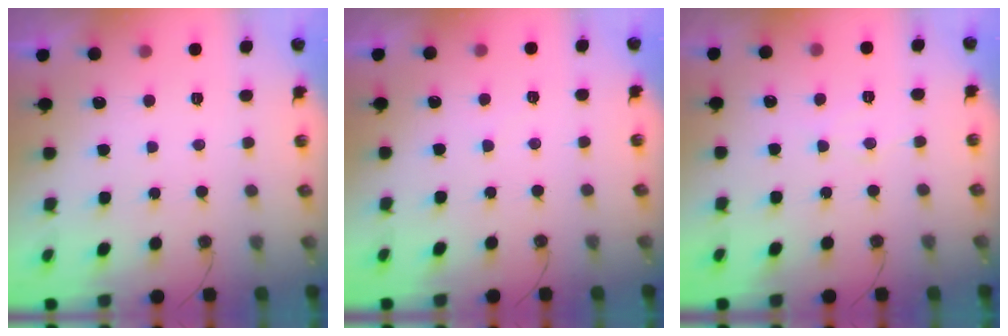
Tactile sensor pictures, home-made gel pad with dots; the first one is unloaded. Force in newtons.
{"total": 1.7, "press": 1.6, "slide": 0.4}
{"total": 4.8, "press": 4.7, "slide": 0.9}